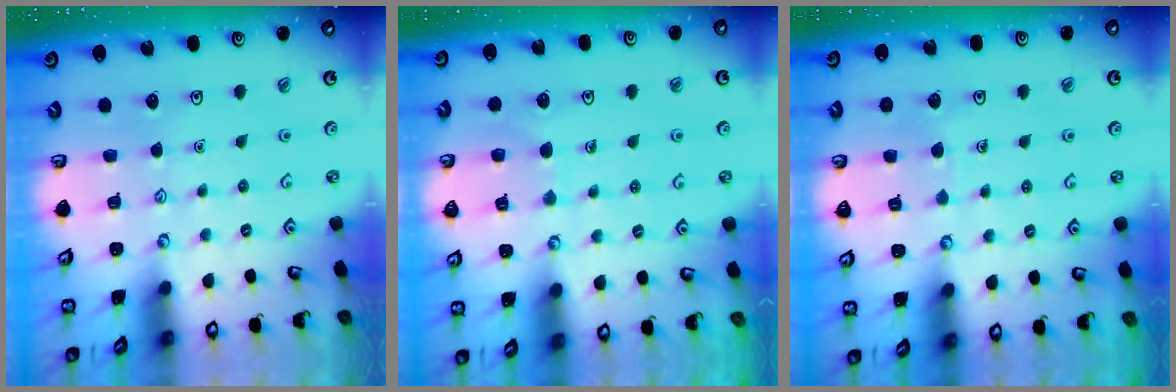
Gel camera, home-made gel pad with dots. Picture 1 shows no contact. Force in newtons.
{"total": 6.6, "press": 6.6, "slide": 0.6}
{"total": 4.0, "press": 4.0, "slide": 0.4}